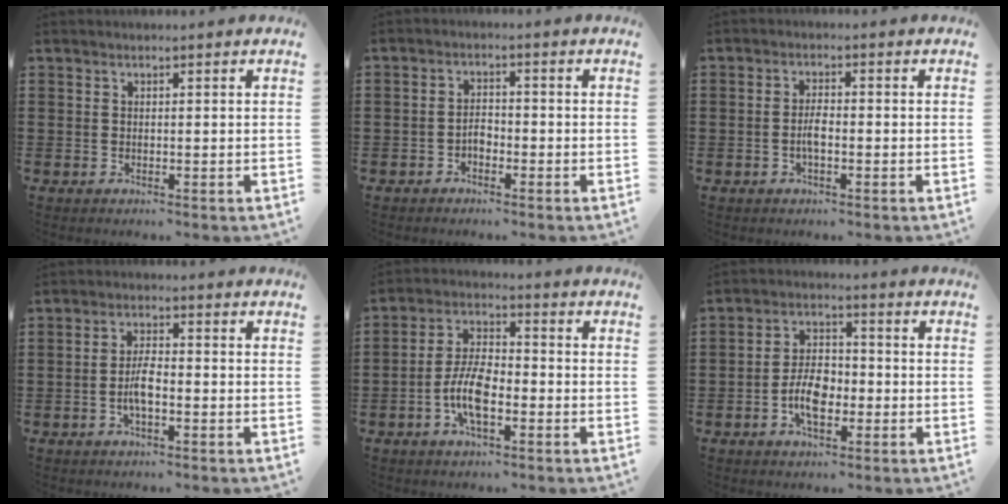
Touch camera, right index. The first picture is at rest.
{"total": 1.8, "force": [-1.1, 1.2, 0.8], "torque": [-0.017, 0.005, -0.024]}
{"total": 2.4, "force": [-0.7, 0.8, 2.2], "torque": [-0.047, 0.002, -0.016]}
{"total": 3.9, "force": [-1.1, 1.3, 3.5], "torque": [-0.082, -0.001, -0.027]}
{"total": 7.5, "force": [-2.6, 3.1, 6.2], "torque": [-0.149, -0.004, -0.057]}
{"total": 6.0, "force": [-1.9, 3.3, 4.7], "torque": [-0.105, 0.002, -0.040]}